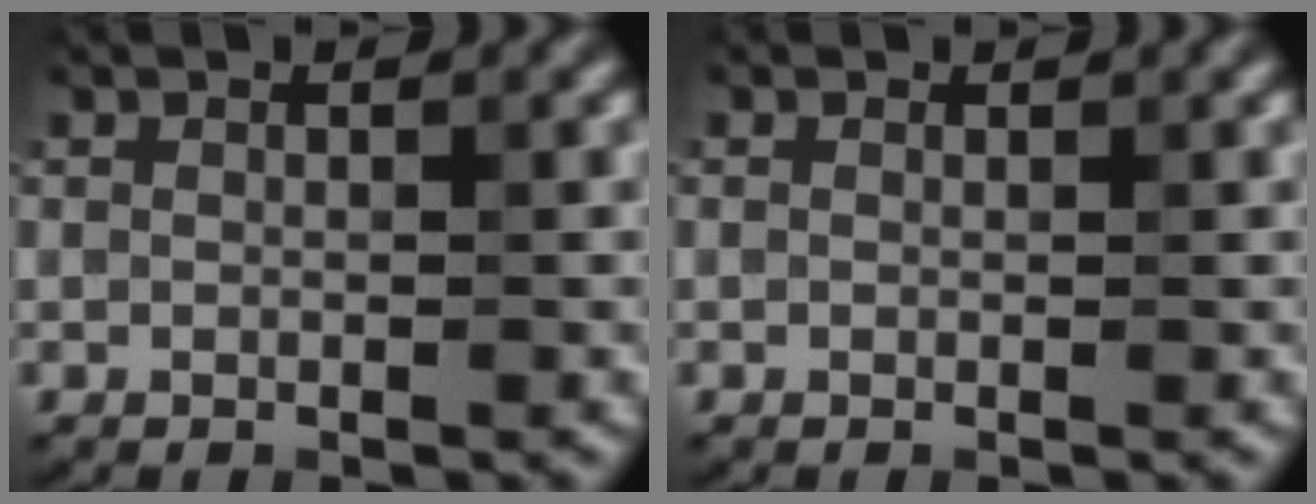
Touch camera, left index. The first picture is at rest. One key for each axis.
{"total": 0.0}